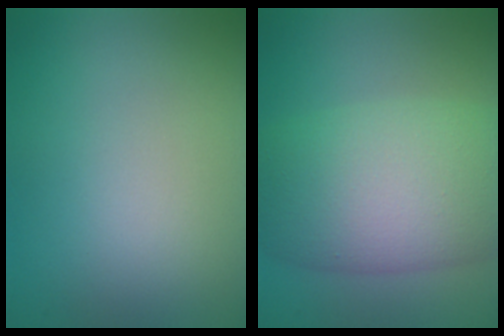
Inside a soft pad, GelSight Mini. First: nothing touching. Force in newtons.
{"total": 9.6, "press": 9.6, "slide": 0.4}